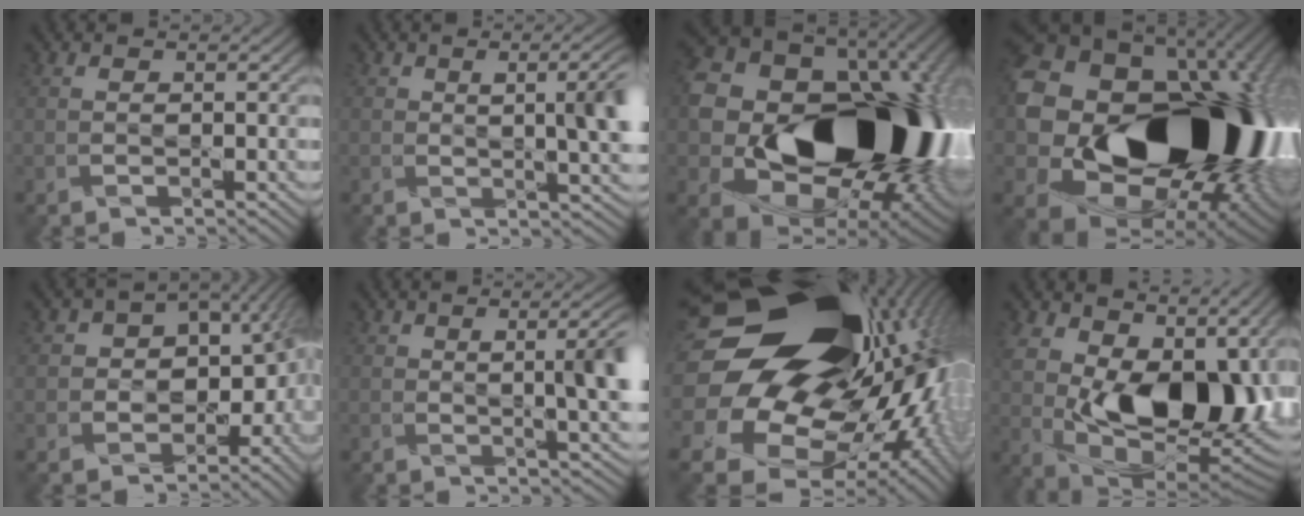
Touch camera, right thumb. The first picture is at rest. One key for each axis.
{"total": 6.2, "fx": 1.1, "fy": 2.4, "fz": 5.6, "tx": -0.070, "ty": 0.003, "tz": 0.018}
{"total": 20.6, "fx": -0.8, "fy": 16.2, "fz": 12.7, "tx": -0.214, "ty": -0.046, "tz": 0.029}
{"total": 22.4, "fx": 1.0, "fy": 17.3, "fz": 14.2, "tx": -0.260, "ty": -0.078, "tz": 0.067}
{"total": 13.0, "fx": -0.8, "fy": 10.2, "fz": 8.1, "tx": -0.112, "ty": -0.021, "tz": 0.009}
{"total": 7.0, "fx": 0.7, "fy": 2.6, "fz": 6.4, "tx": -0.078, "ty": 0.003, "tz": 0.012}
{"total": 23.2, "fx": 3.7, "fy": 18.0, "fz": 14.2, "tx": -0.288, "ty": -0.008, "tz": 0.030}
{"total": 16.5, "fx": 2.6, "fy": 10.1, "fz": 12.7, "tx": -0.207, "ty": -0.010, "tz": 0.048}